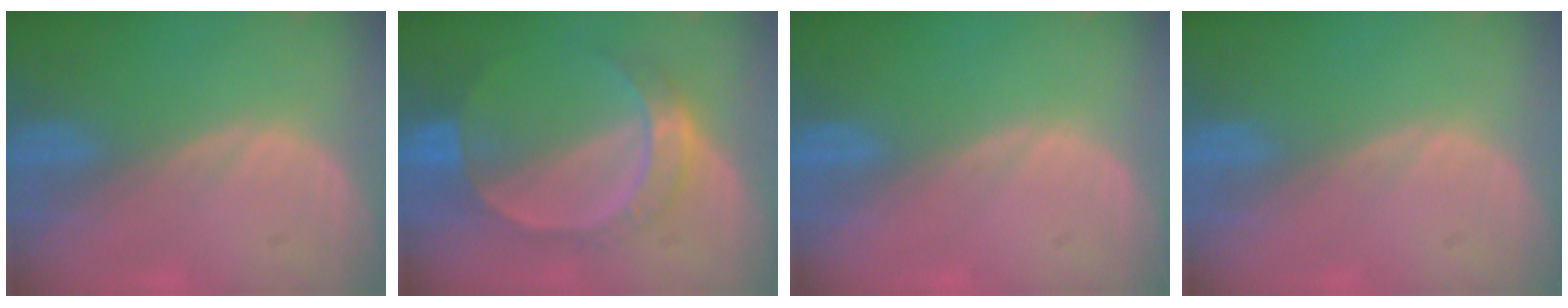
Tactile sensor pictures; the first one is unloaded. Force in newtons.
{"total": 7.3, "press": 6.4, "slide": 3.4}
{"total": 0.0}
{"total": 0.0}